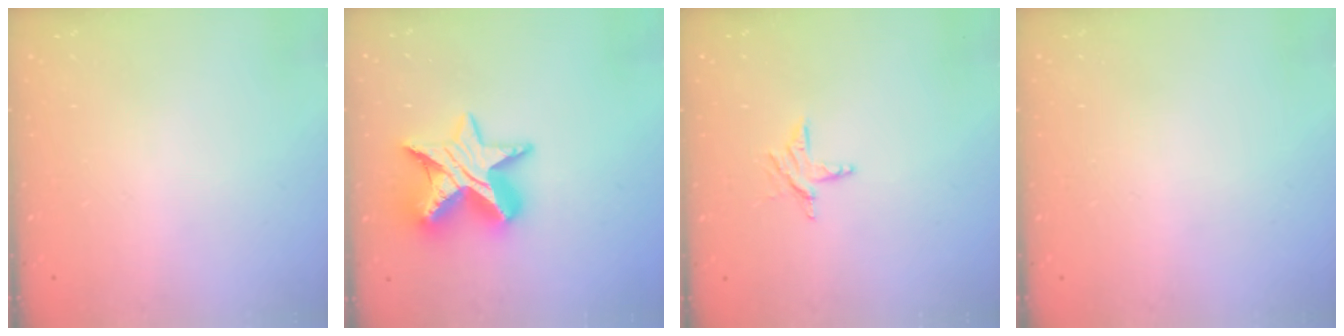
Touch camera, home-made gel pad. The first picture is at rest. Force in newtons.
{"total": 15.0, "press": 15.0, "slide": 1.2}
{"total": 4.8, "press": 4.8, "slide": 0.4}
{"total": 0.0}